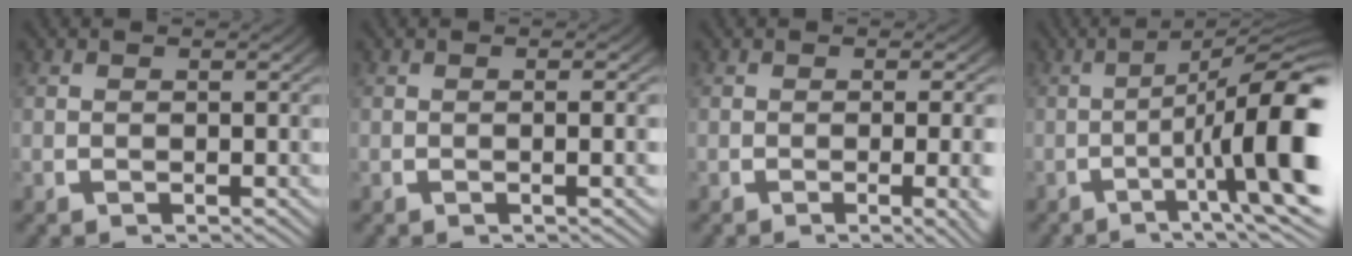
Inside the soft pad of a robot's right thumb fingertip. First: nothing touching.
{"total": 1.0, "force": [0.1, -0.3, 0.9], "torque": [-0.020, 0.005, -0.001]}
{"total": 3.1, "force": [-0.7, 0.4, 3.0], "torque": [-0.040, 0.001, -0.013]}
{"total": 11.3, "force": [-1.4, 4.4, 10.3], "torque": [-0.150, -0.021, -0.020]}